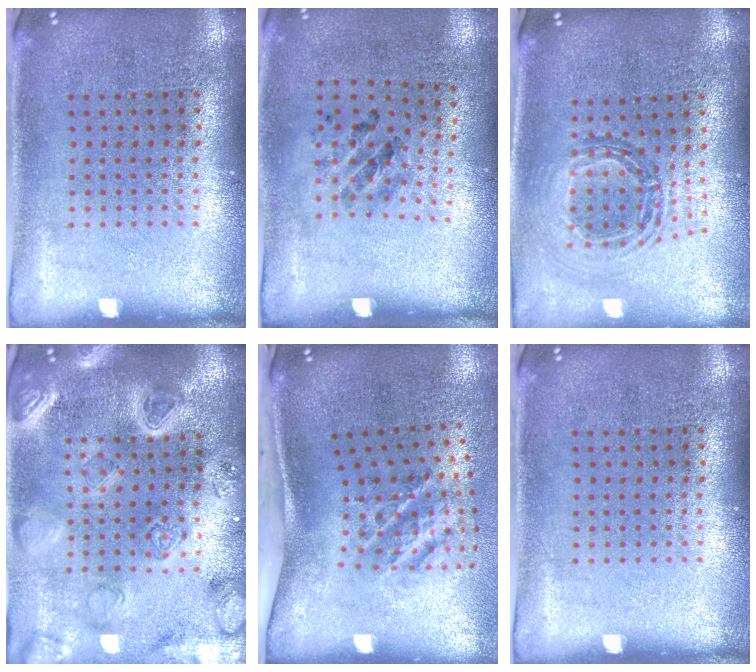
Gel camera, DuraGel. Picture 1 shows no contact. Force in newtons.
{"total": 1.2, "press": 0.7, "slide": 1.0}
{"total": 0.9, "press": 0.9, "slide": 0.2}
{"total": 4.1, "press": 3.7, "slide": 1.7}
{"total": 2.0, "press": 1.3, "slide": 1.6}
{"total": 0.0}